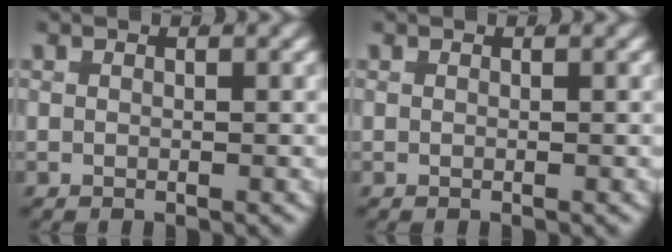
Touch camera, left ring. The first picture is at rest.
{"total": 0.0}